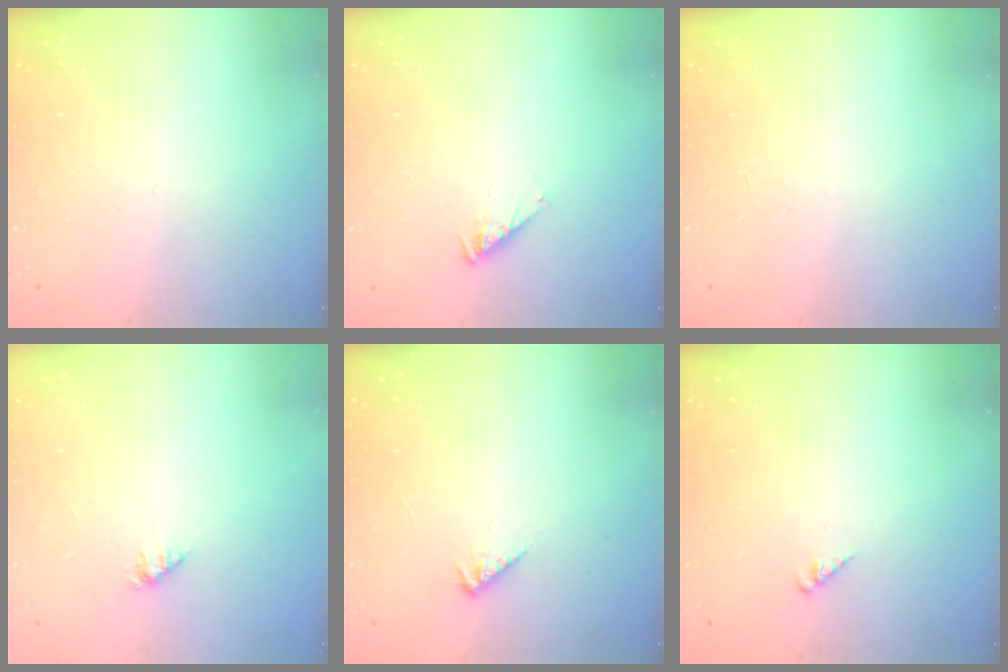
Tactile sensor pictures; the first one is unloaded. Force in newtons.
{"total": 1.5, "press": 1.5, "slide": 0.3}
{"total": 0.0}
{"total": 1.1, "press": 1.0, "slide": 0.2}
{"total": 2.3, "press": 2.3, "slide": 0.2}
{"total": 1.3, "press": 1.3, "slide": 0.3}